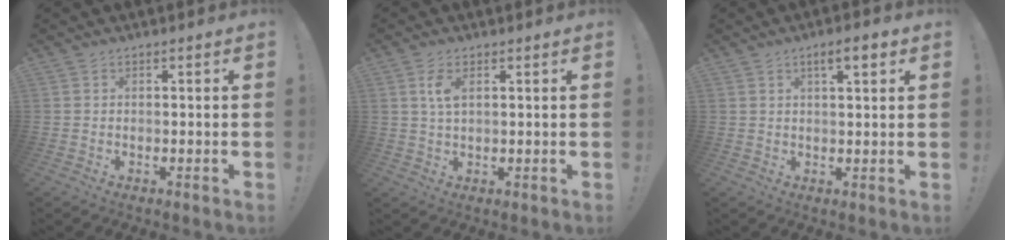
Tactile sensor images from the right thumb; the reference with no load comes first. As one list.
[{"total": 4.6, "force": [1.8, 2.1, 3.7], "torque": [-0.062, -0.004, 0.029]}, {"total": 5.1, "force": [2.6, 1.2, 4.2], "torque": [-0.056, -0.009, 0.037]}]